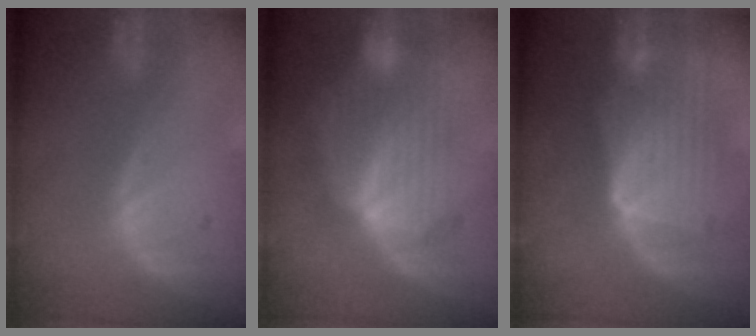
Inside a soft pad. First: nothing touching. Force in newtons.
{"total": 8.0, "press": 8.0, "slide": 0.3}
{"total": 9.2, "press": 8.7, "slide": 3.0}